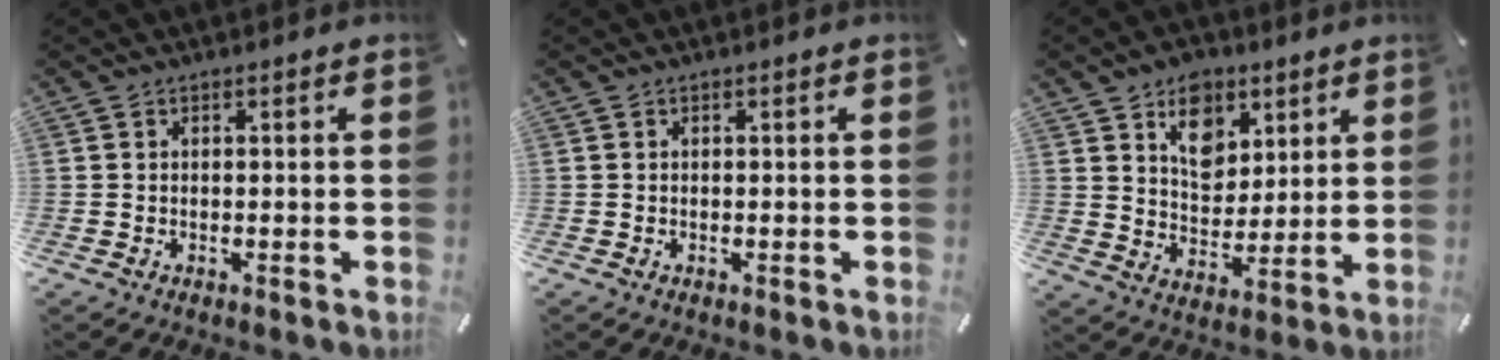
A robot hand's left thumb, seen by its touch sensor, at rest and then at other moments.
{"total": 0.0}
{"total": 10.1, "force": [5.4, 7.7, 3.8], "torque": [-0.041, -0.030, 0.094]}